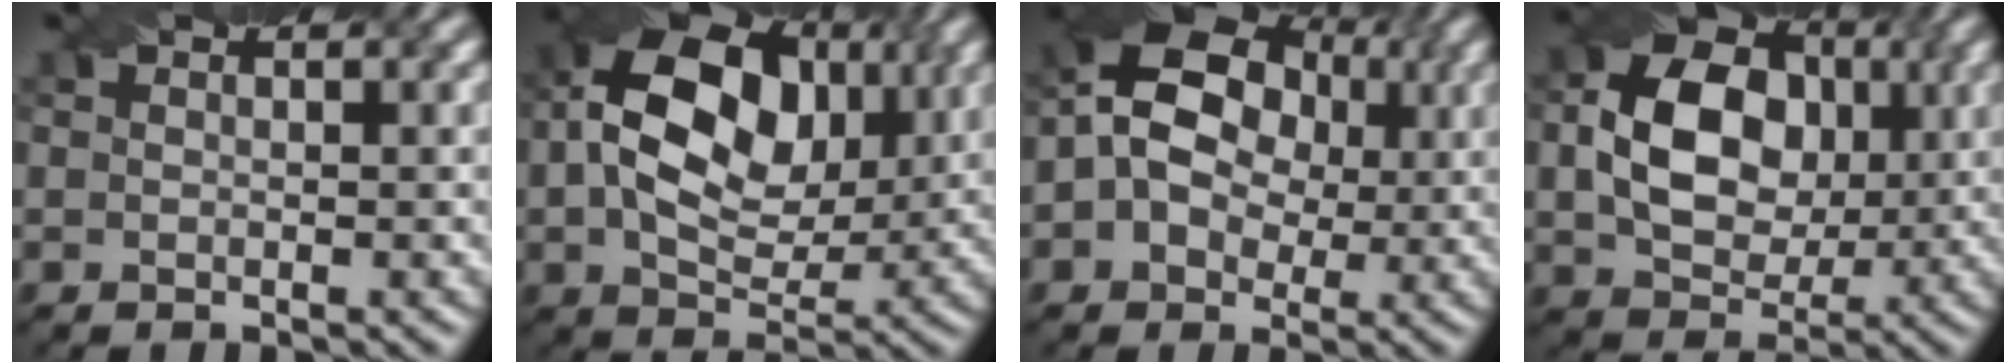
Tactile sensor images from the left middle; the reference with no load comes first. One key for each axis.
{"total": 13.2, "fx": 2.4, "fy": 9.1, "fz": 9.3, "tx": -0.165, "ty": 0.027, "tz": 0.036}
{"total": 11.7, "fx": 2.2, "fy": 9.2, "fz": 7.0, "tx": -0.127, "ty": 0.050, "tz": 0.009}
{"total": 9.3, "fx": 0.9, "fy": 6.9, "fz": 6.1, "tx": -0.121, "ty": 0.003, "tz": 0.016}